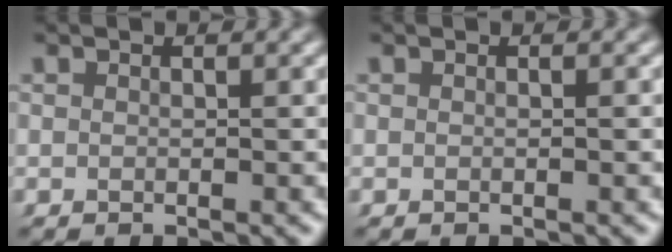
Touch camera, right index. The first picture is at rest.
{"total": 0.0}